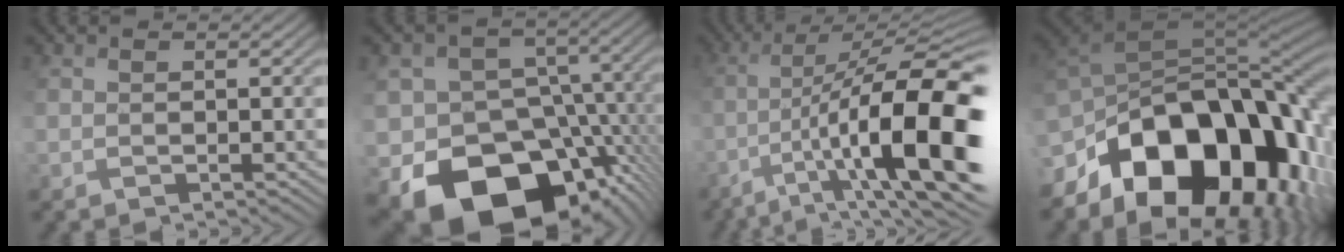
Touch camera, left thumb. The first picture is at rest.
{"total": 18.1, "force": [-7.9, 13.4, 9.3], "torque": [-0.165, -0.031, -0.110]}
{"total": 17.9, "force": [-5.1, 5.1, 16.4], "torque": [-0.251, -0.020, -0.068]}
{"total": 20.8, "force": [-7.4, 12.7, 14.6], "torque": [-0.258, -0.031, -0.106]}